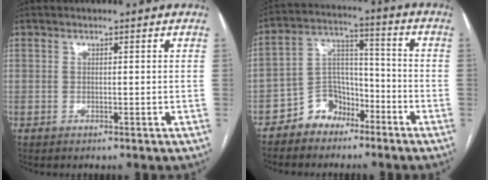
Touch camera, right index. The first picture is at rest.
{"total": 8.1, "force": [-5.5, 5.6, 2.1], "torque": [-0.040, 0.032, -0.098]}